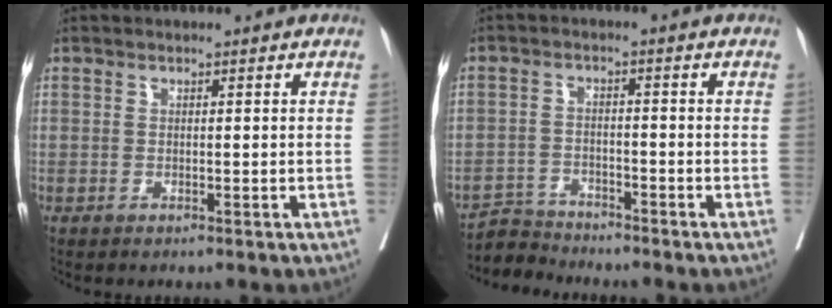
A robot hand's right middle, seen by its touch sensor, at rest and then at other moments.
{"total": 4.0, "force": [-3.7, 0.2, -1.3], "torque": [0.024, -0.005, -0.069]}